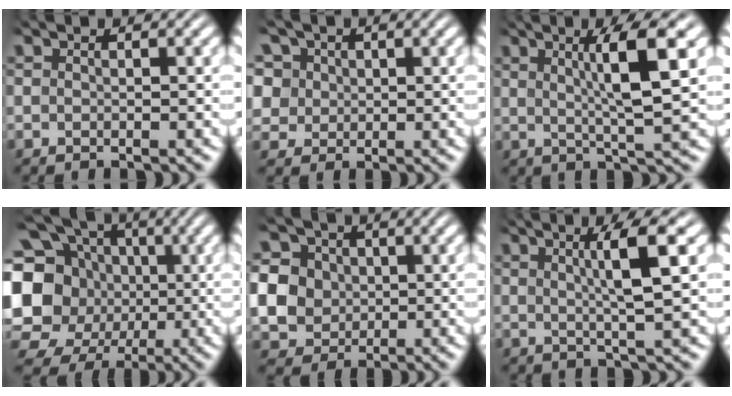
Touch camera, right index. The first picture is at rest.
{"total": 8.3, "force": [1.5, 7.3, 3.6], "torque": [-0.103, -0.023, 0.030]}
{"total": 5.5, "force": [2.3, 0.1, 5.1], "torque": [-0.077, 0.006, 0.039]}
{"total": 17.0, "force": [1.5, 14.6, 8.6], "torque": [-0.186, -0.035, 0.020]}
{"total": 14.1, "force": [0.0, 13.2, 5.0], "torque": [-0.150, -0.045, -0.003]}
{"total": 4.3, "force": [2.0, -0.2, 3.9], "torque": [-0.055, 0.008, 0.034]}